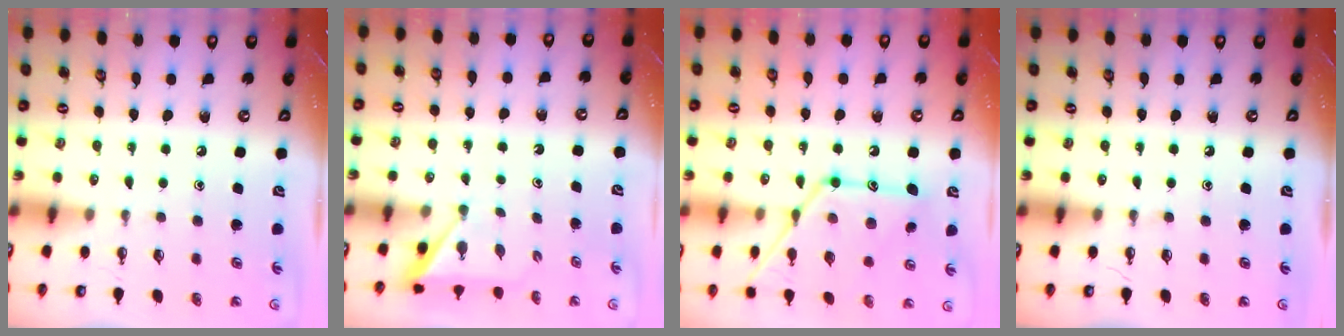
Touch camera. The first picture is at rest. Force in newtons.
{"total": 3.0, "press": 3.0, "slide": 0.3}
{"total": 15.4, "press": 15.4, "slide": 1.1}
{"total": 0.0}